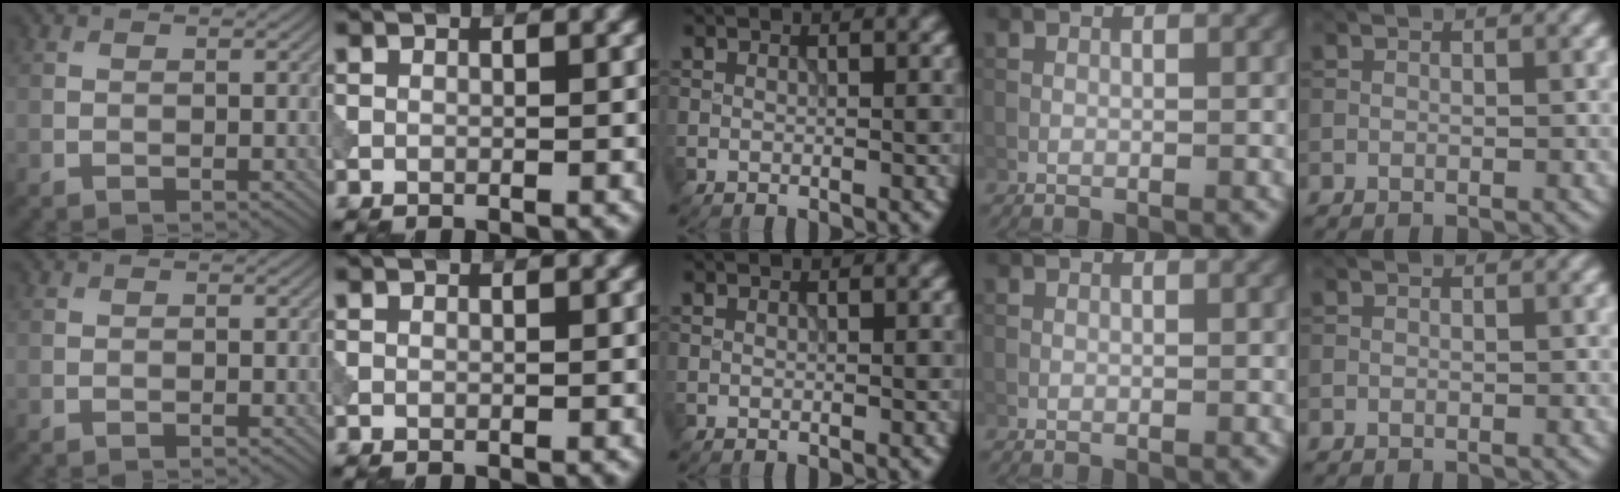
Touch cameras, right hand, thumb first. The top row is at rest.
{}